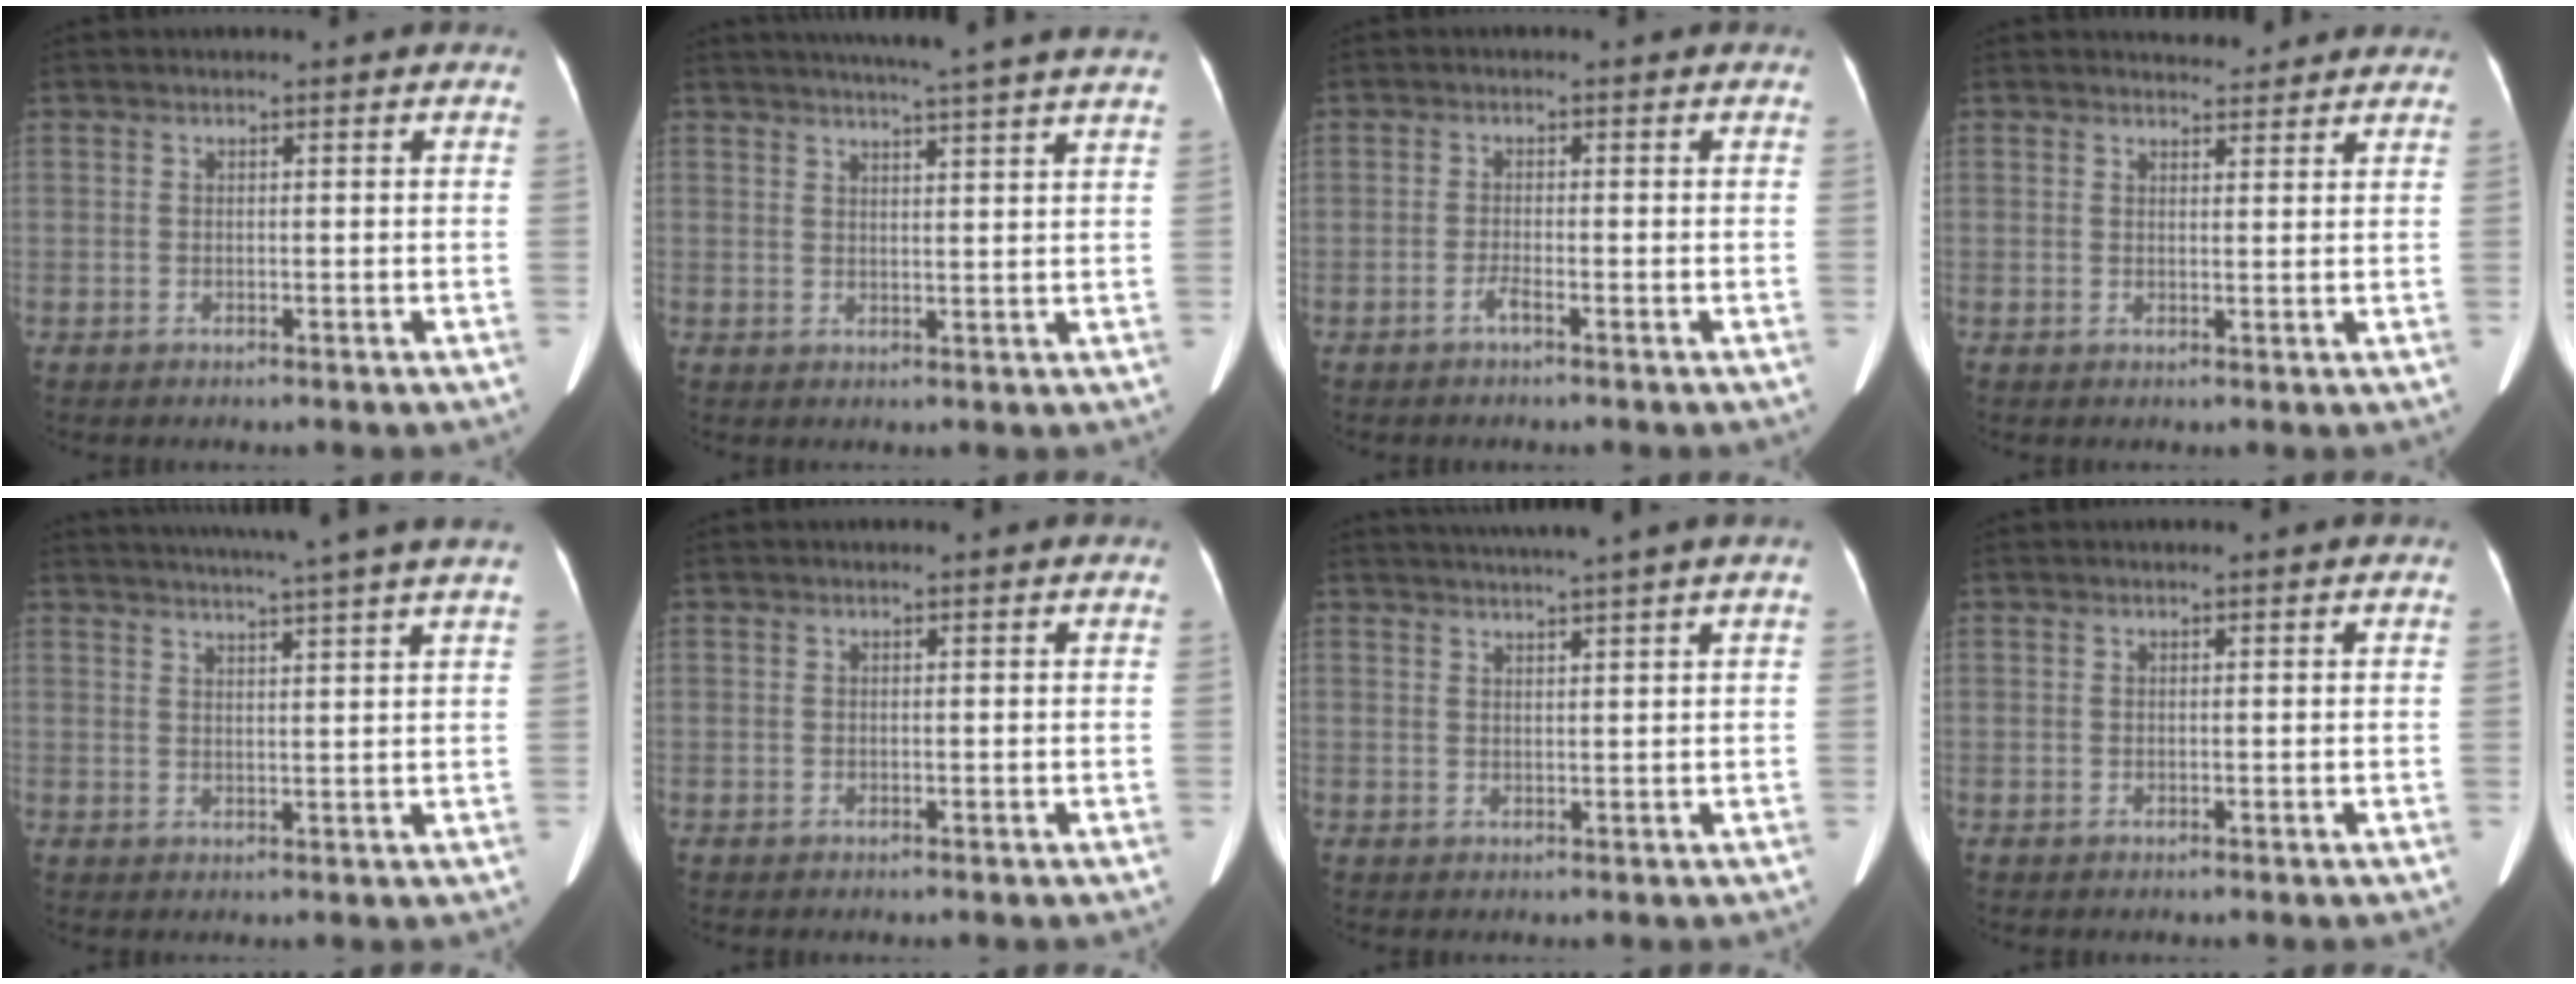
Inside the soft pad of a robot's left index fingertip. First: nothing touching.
{"total": 14.7, "force": [13.0, -0.4, 6.8], "torque": [-0.110, 0.001, 0.157]}
{"total": 1.2, "force": [-0.9, -0.1, 0.9], "torque": [-0.020, 0.000, -0.018]}
{"total": 4.7, "force": [4.5, 1.2, 0.8], "torque": [-0.009, 0.007, 0.049]}
{"total": 12.3, "force": [10.6, -1.8, 6.0], "torque": [-0.097, -0.007, 0.129]}
{"total": 0.0}
{"total": 3.9, "force": [3.4, -1.1, 1.5], "torque": [-0.018, 0.009, 0.053]}
{"total": 0.0}